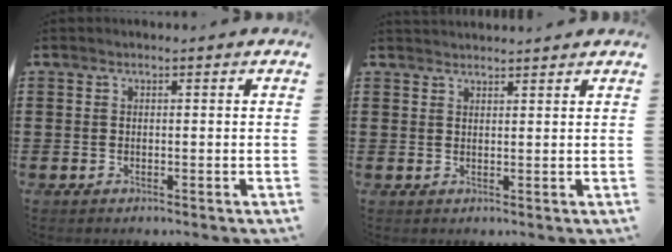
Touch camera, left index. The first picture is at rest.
{"total": 1.5, "force": [1.5, 0.0, 0.0], "torque": [-0.004, 0.002, 0.031]}